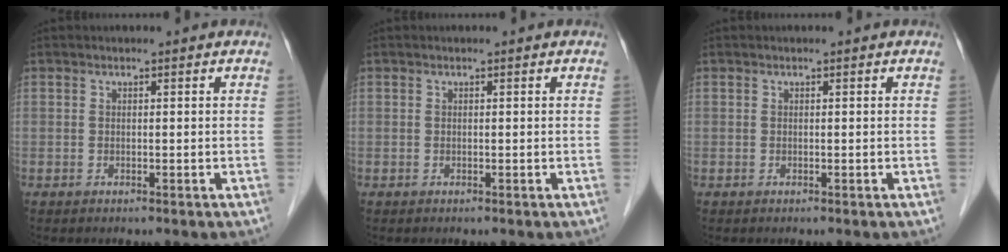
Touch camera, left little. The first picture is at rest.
{"total": 0.0}
{"total": 0.0}